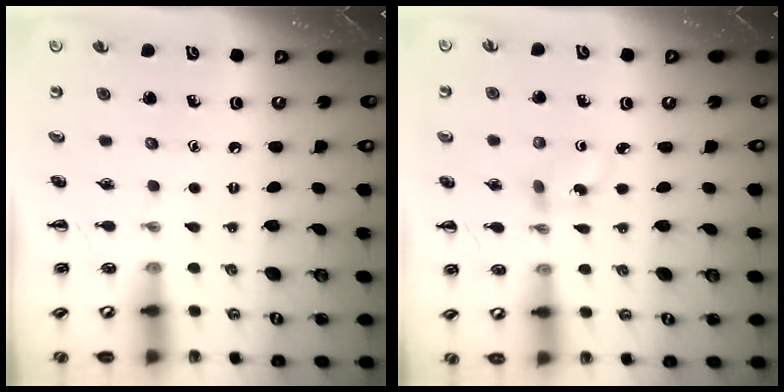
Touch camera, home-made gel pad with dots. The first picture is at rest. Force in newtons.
{"total": 2.6, "press": 2.3, "slide": 1.1}